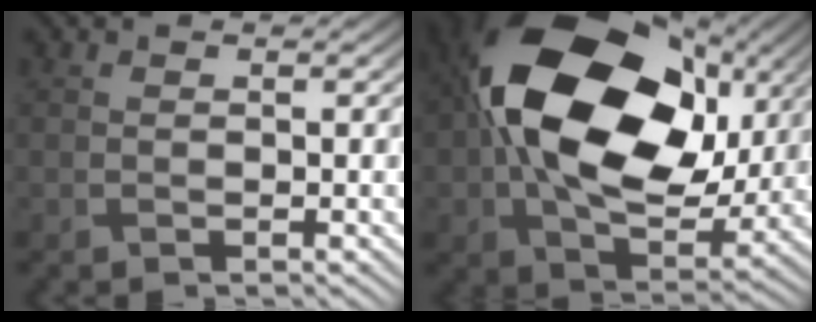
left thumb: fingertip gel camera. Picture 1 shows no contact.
{"total": 20.0, "force": [3.6, 13.4, 14.3], "torque": [-0.279, -0.010, 0.068]}